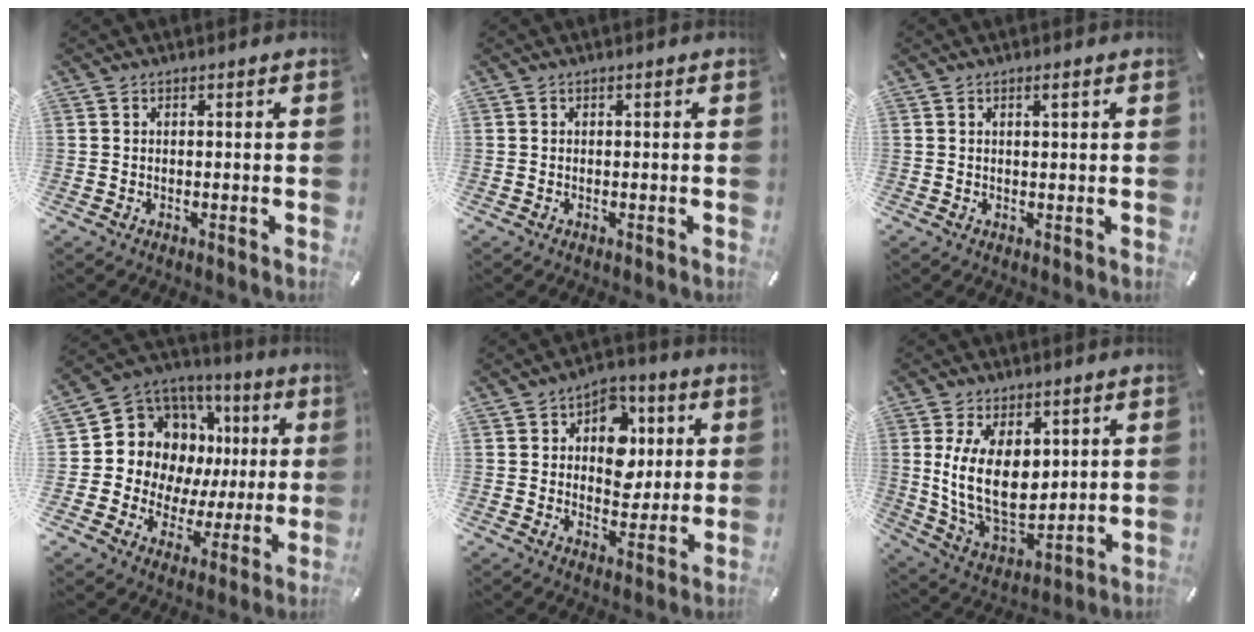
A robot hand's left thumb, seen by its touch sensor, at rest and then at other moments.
{"total": 0.0}
{"total": 1.6, "force": [0.8, 0.4, 1.4], "torque": [-0.027, 0.001, 0.012]}
{"total": 12.4, "force": [3.5, 11.0, 4.5], "torque": [-0.079, -0.052, 0.082]}
{"total": 9.9, "force": [2.4, 8.1, 5.0], "torque": [-0.065, -0.008, 0.041]}
{"total": 14.8, "force": [3.3, 9.5, 10.9], "torque": [-0.219, -0.023, 0.061]}